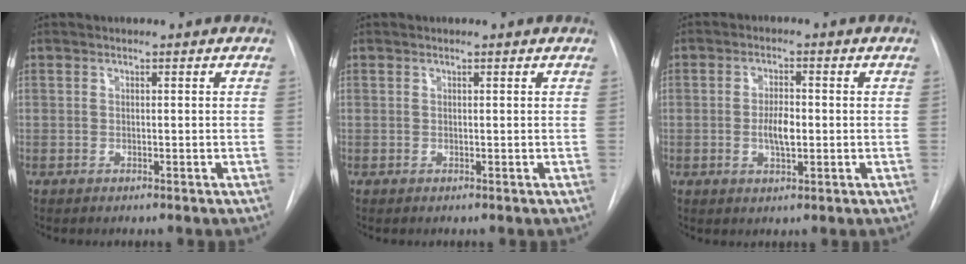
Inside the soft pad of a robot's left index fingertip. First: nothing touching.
{"total": 0.6, "force": [-0.6, -0.1, 0.0], "torque": [0.001, -0.006, -0.007]}
{"total": 4.1, "force": [-1.3, 1.3, 3.7], "torque": [-0.068, -0.007, -0.019]}